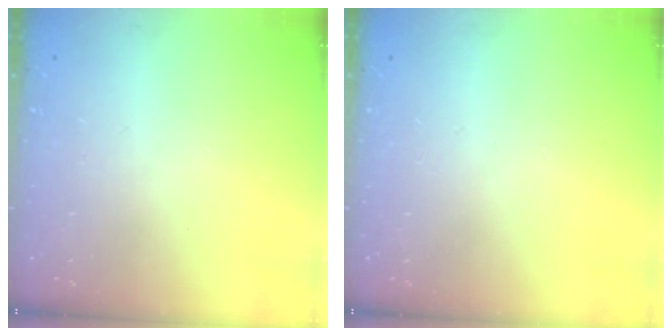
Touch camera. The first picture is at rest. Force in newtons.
{"total": 0.0}